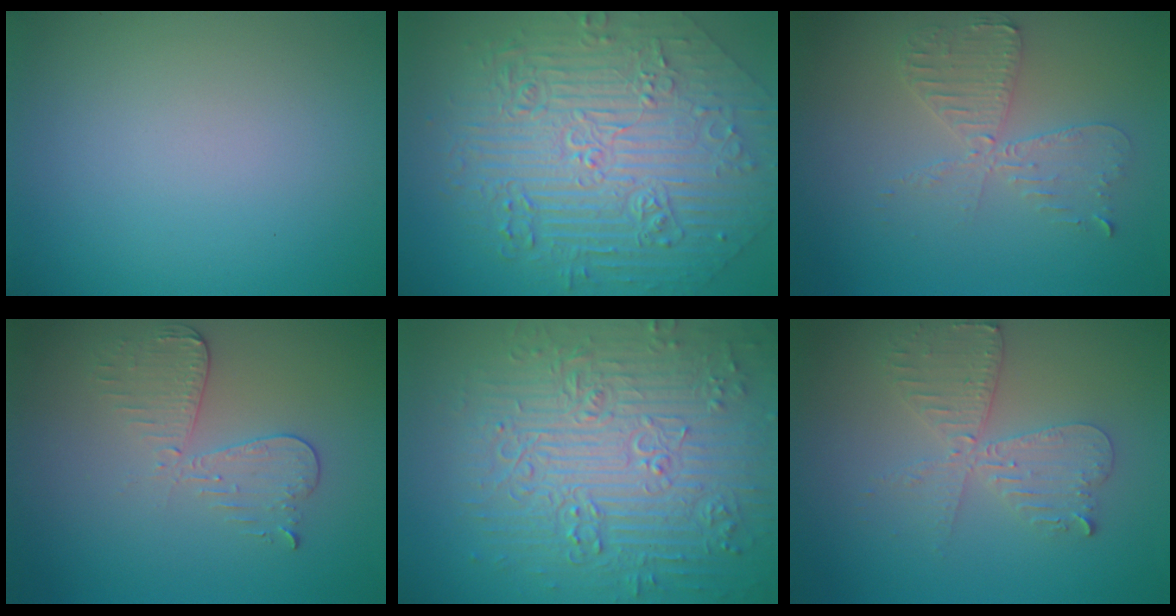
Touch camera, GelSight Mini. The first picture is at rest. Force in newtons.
{"total": 10.8, "press": 7.5, "slide": 7.7}
{"total": 3.6, "press": 3.1, "slide": 1.9}
{"total": 2.9, "press": 2.7, "slide": 1.2}
{"total": 9.3, "press": 6.9, "slide": 6.2}
{"total": 4.2, "press": 3.6, "slide": 2.2}